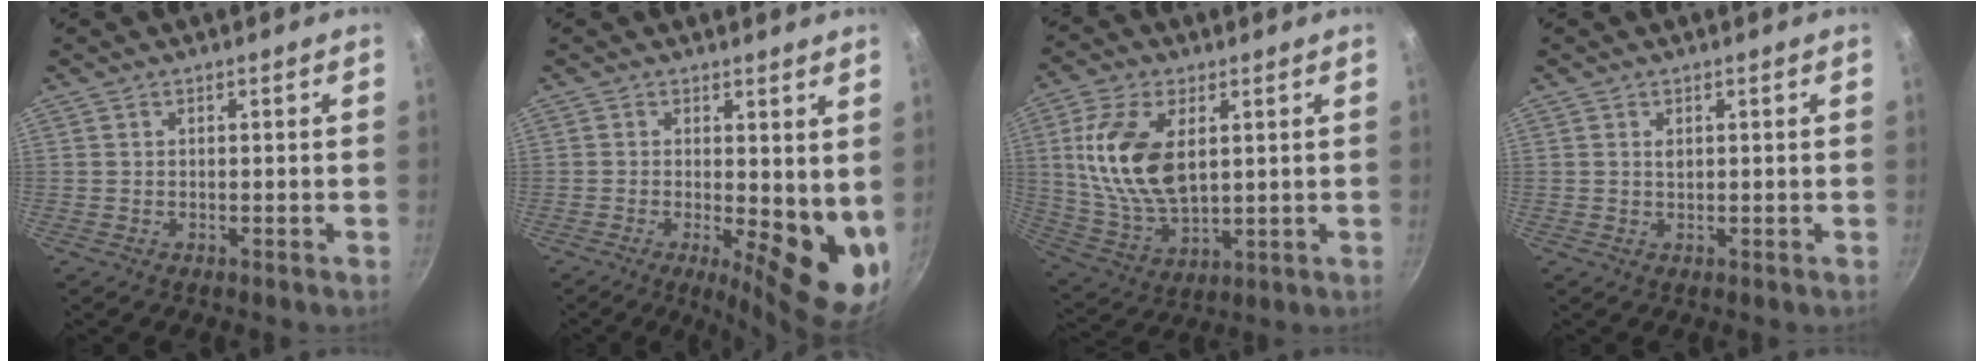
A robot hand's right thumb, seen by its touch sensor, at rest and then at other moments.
{"total": 12.3, "force": [-0.4, 4.6, 11.4], "torque": [-0.128, -0.023, 0.003]}
{"total": 15.6, "force": [3.4, 8.7, 12.5], "torque": [-0.232, -0.015, 0.075]}
{"total": 1.0, "force": [0.4, 0.6, 0.7], "torque": [-0.011, 0.001, 0.007]}